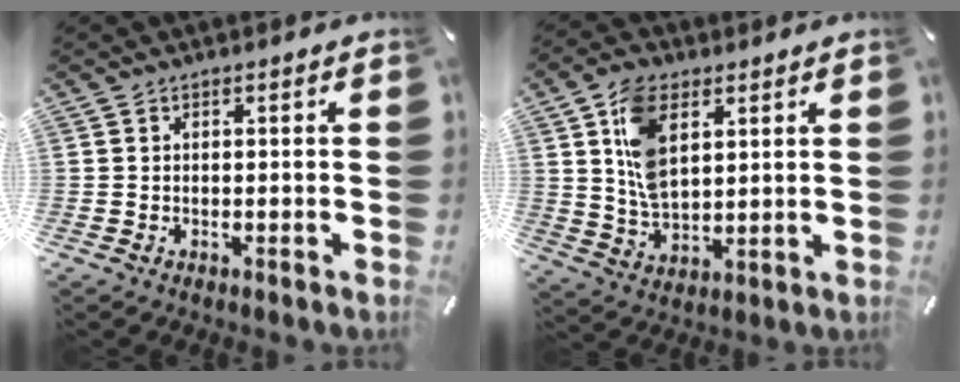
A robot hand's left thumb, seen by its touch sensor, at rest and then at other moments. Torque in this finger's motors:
{"motor_torque": [0.65, 0.03, 0.63, 0.22, 0.15]}